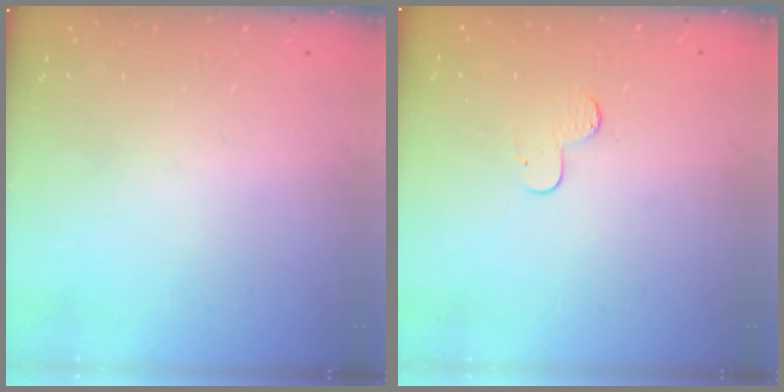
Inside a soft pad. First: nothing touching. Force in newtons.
{"total": 4.9, "press": 4.9, "slide": 0.5}